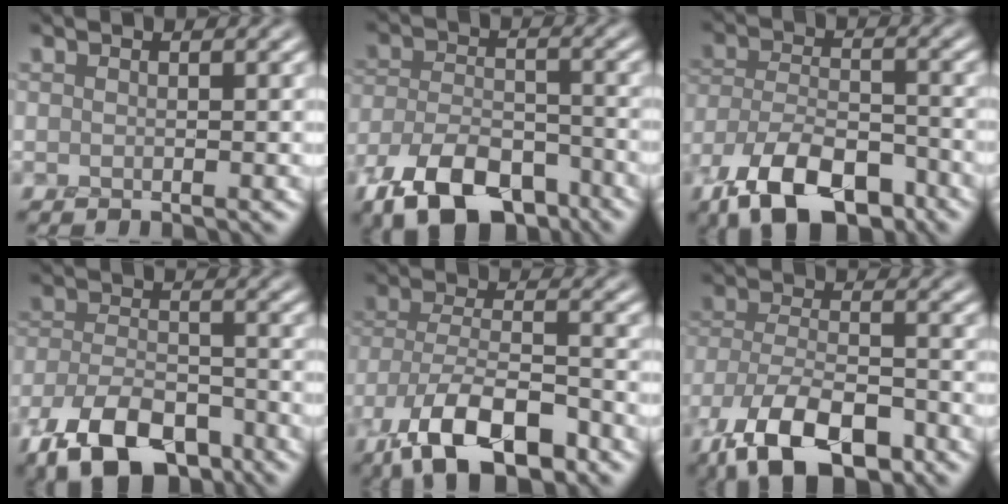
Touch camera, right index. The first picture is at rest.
{"total": 8.1, "force": [-5.7, 3.7, 4.4], "torque": [-0.079, -0.011, -0.107]}
{"total": 9.1, "force": [-6.3, 3.8, 5.3], "torque": [-0.098, -0.014, -0.118]}
{"total": 8.1, "force": [-5.7, 3.6, 4.4], "torque": [-0.079, -0.012, -0.108]}
{"total": 9.7, "force": [-6.2, 3.7, 6.5], "torque": [-0.118, -0.010, -0.122]}
{"total": 9.3, "force": [-6.2, 3.8, 5.8], "torque": [-0.113, -0.016, -0.118]}